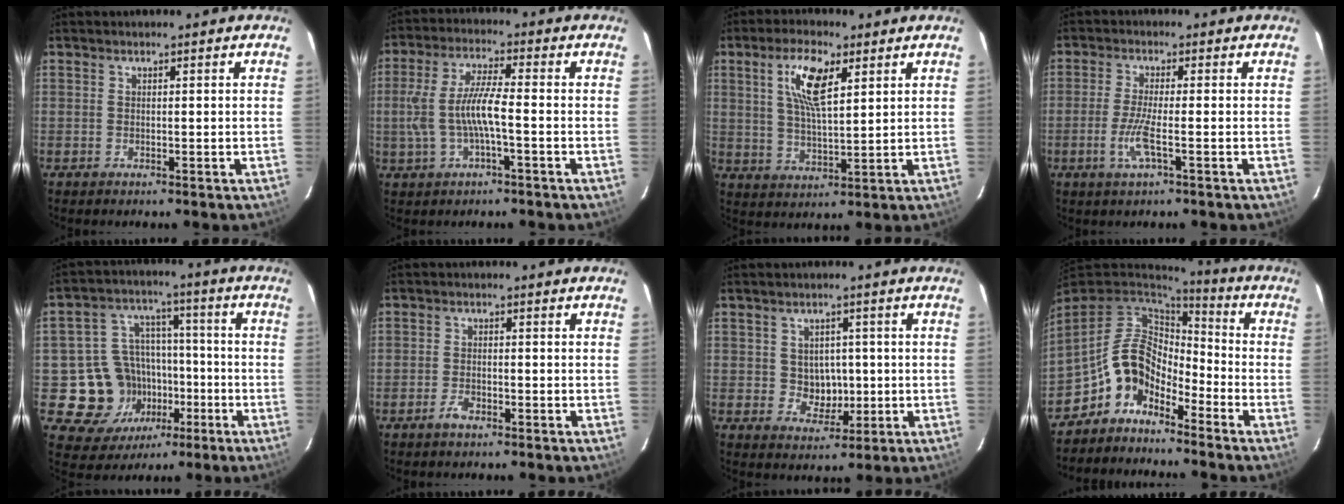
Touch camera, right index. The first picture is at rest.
{"total": 8.8, "force": [-1.6, 1.6, 8.5], "torque": [-0.180, 0.004, -0.025]}
{"total": 9.0, "force": [3.8, 3.0, 7.6], "torque": [-0.147, 0.008, 0.073]}
{"total": 4.6, "force": [-1.8, -0.1, 4.3], "torque": [-0.095, -0.006, -0.038]}
{"total": 13.9, "force": [-4.4, 12.5, 4.1], "torque": [-0.094, 0.045, -0.043]}
{"total": 2.4, "force": [-1.7, 0.9, 1.4], "torque": [-0.036, 0.001, -0.035]}
{"total": 4.6, "force": [0.1, 4.3, 1.7], "torque": [-0.032, 0.007, 0.014]}
{"total": 9.4, "force": [-6.1, 5.8, 4.3], "torque": [-0.092, 0.036, -0.124]}